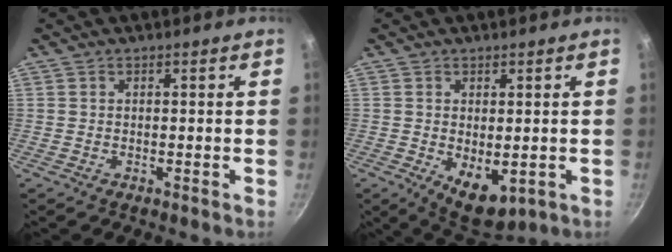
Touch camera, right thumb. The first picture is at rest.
{"total": 7.8, "force": [-1.9, 4.2, 6.3], "torque": [-0.088, -0.011, -0.009]}